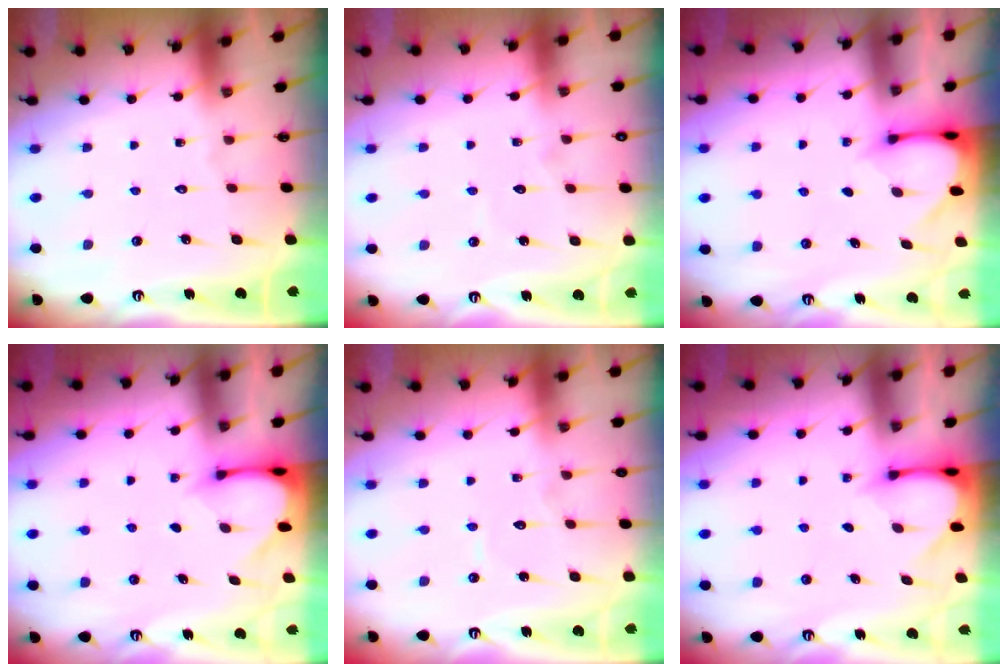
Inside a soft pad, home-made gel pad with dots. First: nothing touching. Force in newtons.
{"total": 4.5, "press": 4.5, "slide": 0.4}
{"total": 2.9, "press": 2.9, "slide": 0.3}
{"total": 3.0, "press": 3.0, "slide": 0.3}
{"total": 3.6, "press": 3.6, "slide": 0.3}
{"total": 3.3, "press": 3.3, "slide": 0.3}